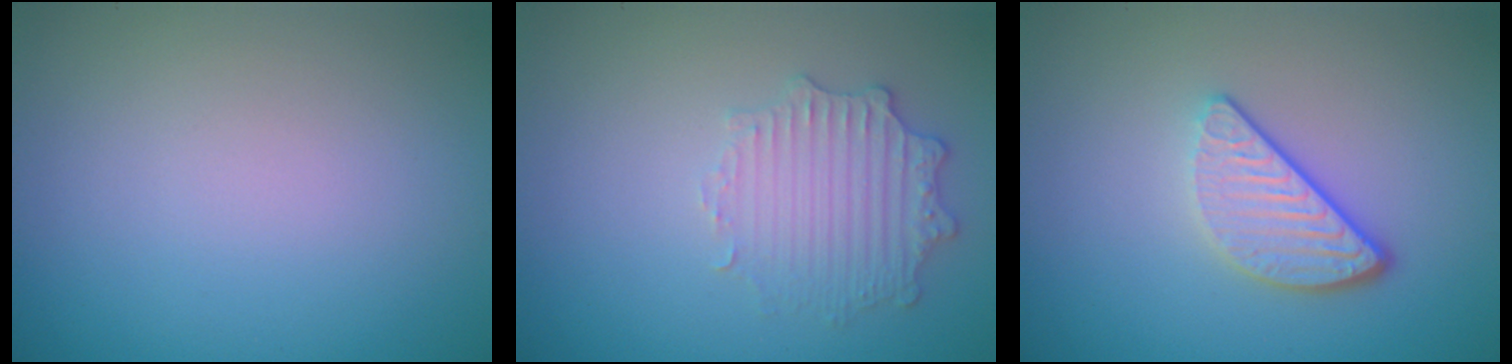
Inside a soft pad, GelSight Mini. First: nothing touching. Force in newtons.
{"total": 2.6, "press": 2.5, "slide": 0.7}
{"total": 3.3, "press": 2.6, "slide": 2.0}